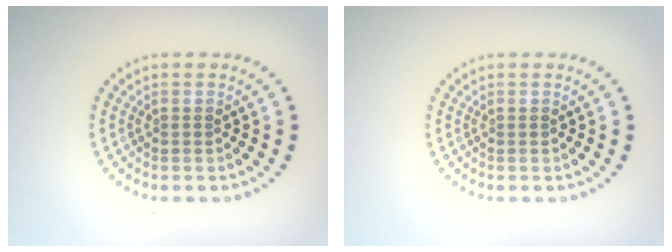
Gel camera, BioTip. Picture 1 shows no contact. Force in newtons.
{"total": 0.0}